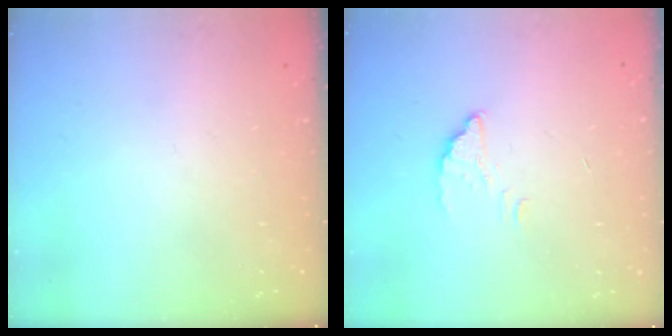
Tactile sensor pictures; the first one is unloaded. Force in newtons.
{"total": 1.8, "press": 1.8, "slide": 0.1}